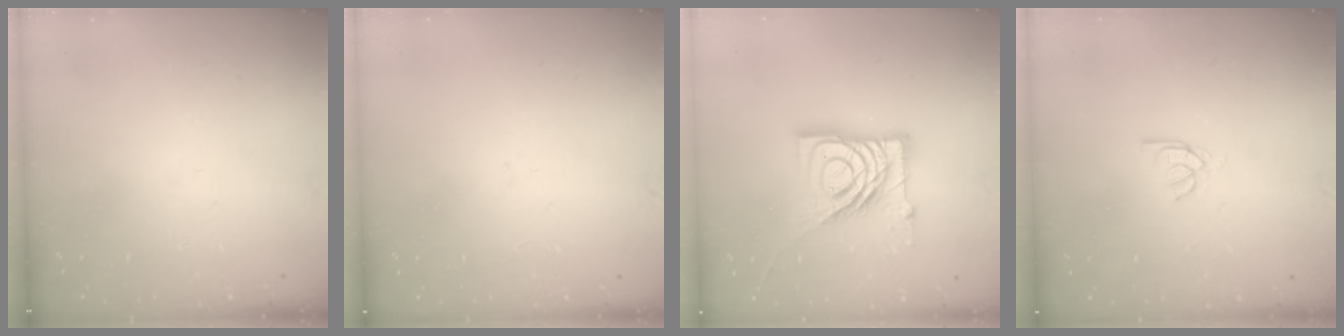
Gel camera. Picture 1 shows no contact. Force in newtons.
{"total": 0.0}
{"total": 15.9, "press": 15.8, "slide": 1.4}
{"total": 2.6, "press": 2.6, "slide": 0.2}